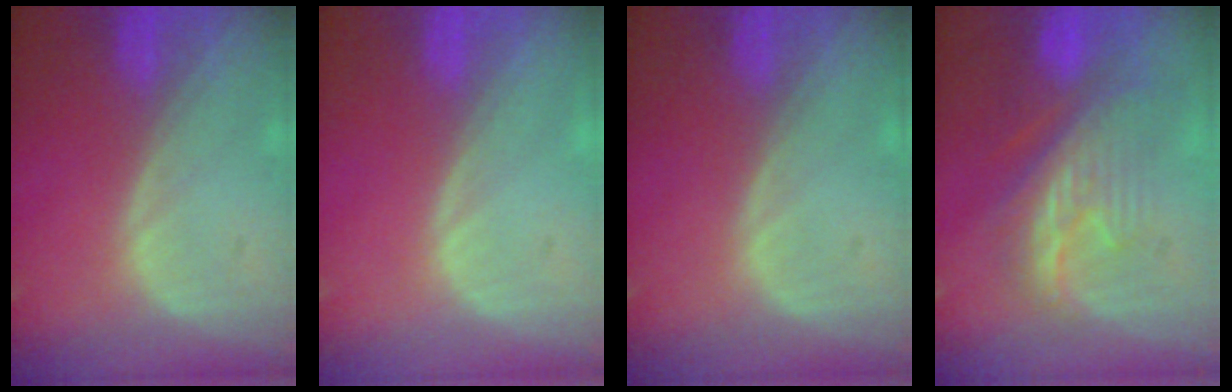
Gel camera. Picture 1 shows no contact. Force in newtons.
{"total": 0.0}
{"total": 0.0}
{"total": 9.0, "press": 8.5, "slide": 3.0}